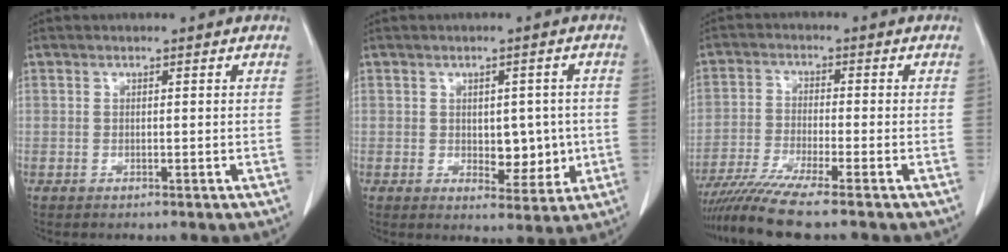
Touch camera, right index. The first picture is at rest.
{"total": 6.0, "force": [-0.3, 3.4, 5.0], "torque": [-0.056, -0.001, 0.006]}
{"total": 8.8, "force": [-7.2, -1.0, 5.1], "torque": [-0.085, -0.028, -0.125]}